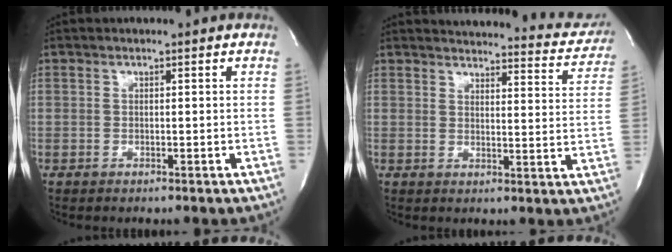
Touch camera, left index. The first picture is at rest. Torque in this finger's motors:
{"motor_torque": [1.09, -1.04, 0.08, 0.04]}